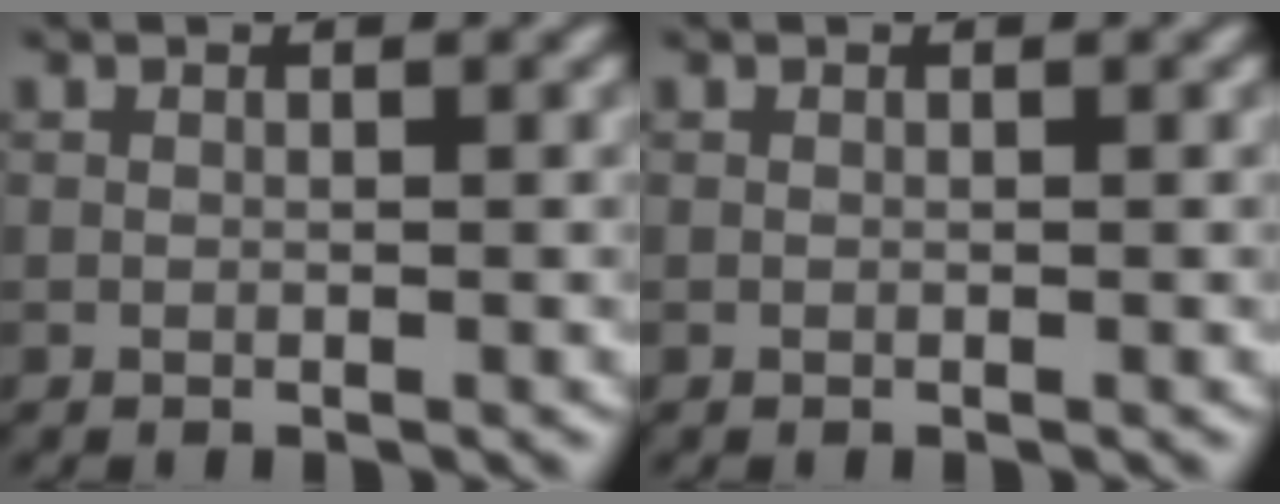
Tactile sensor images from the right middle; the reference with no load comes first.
{"total": 0.0}